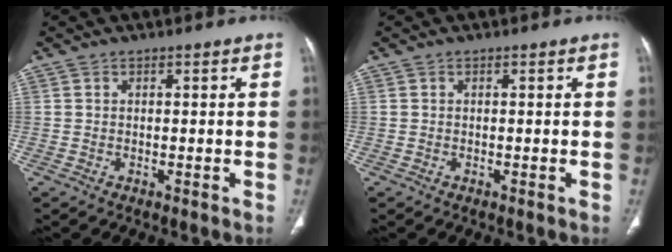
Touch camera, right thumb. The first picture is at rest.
{"total": 0.0}